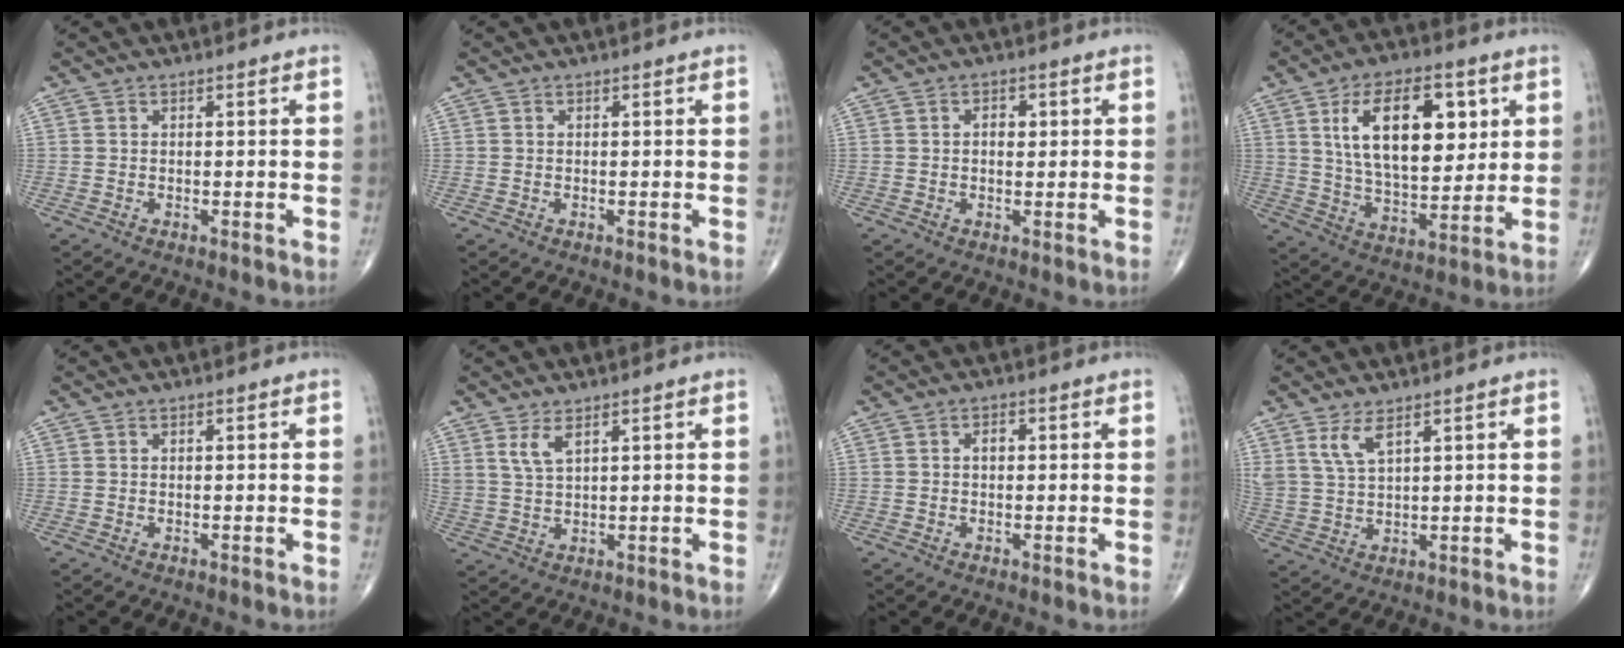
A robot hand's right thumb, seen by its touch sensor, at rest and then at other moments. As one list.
[{"total": 0.0}, {"total": 2.6, "force": [0.5, 1.6, 1.9], "torque": [-0.021, 0.002, 0.004]}, {"total": 18.5, "force": [5.7, 9.5, 14.8], "torque": [-0.209, -0.024, 0.104]}, {"total": 0.0}, {"total": 3.7, "force": [2.2, 1.3, 2.7], "torque": [-0.057, -0.012, 0.052]}, {"total": 1.4, "force": [0.0, 1.0, 1.1], "torque": [-0.013, 0.005, -0.003]}, {"total": 4.8, "force": [3.0, 1.4, 3.5], "torque": [-0.077, -0.018, 0.070]}]